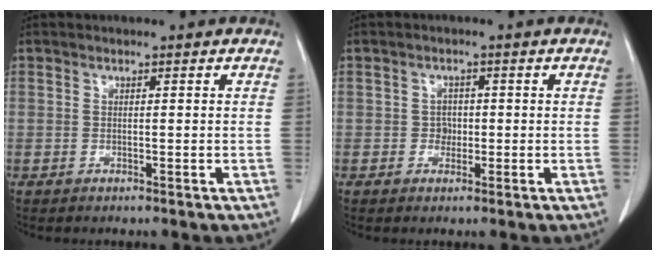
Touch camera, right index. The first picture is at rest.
{"total": 1.8, "force": [-0.3, 1.5, 0.8], "torque": [-0.009, 0.005, -0.004]}